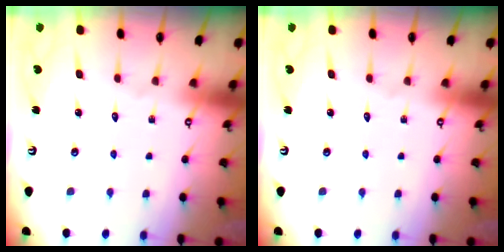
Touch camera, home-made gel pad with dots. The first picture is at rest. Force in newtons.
{"total": 0.0}